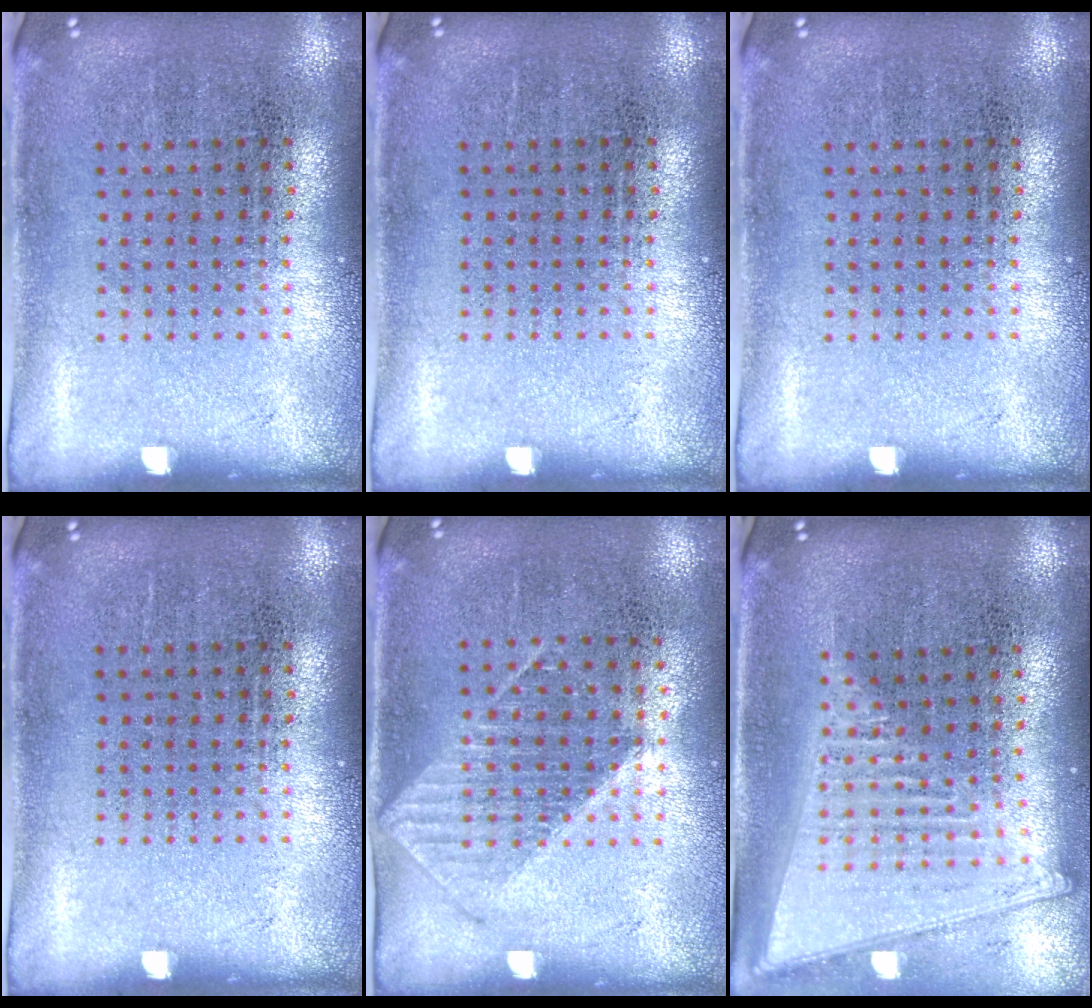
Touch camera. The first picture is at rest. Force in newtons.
{"total": 0.0}
{"total": 0.0}
{"total": 0.0}
{"total": 0.9, "press": 0.9, "slide": 0.3}
{"total": 2.0, "press": 1.7, "slide": 1.0}